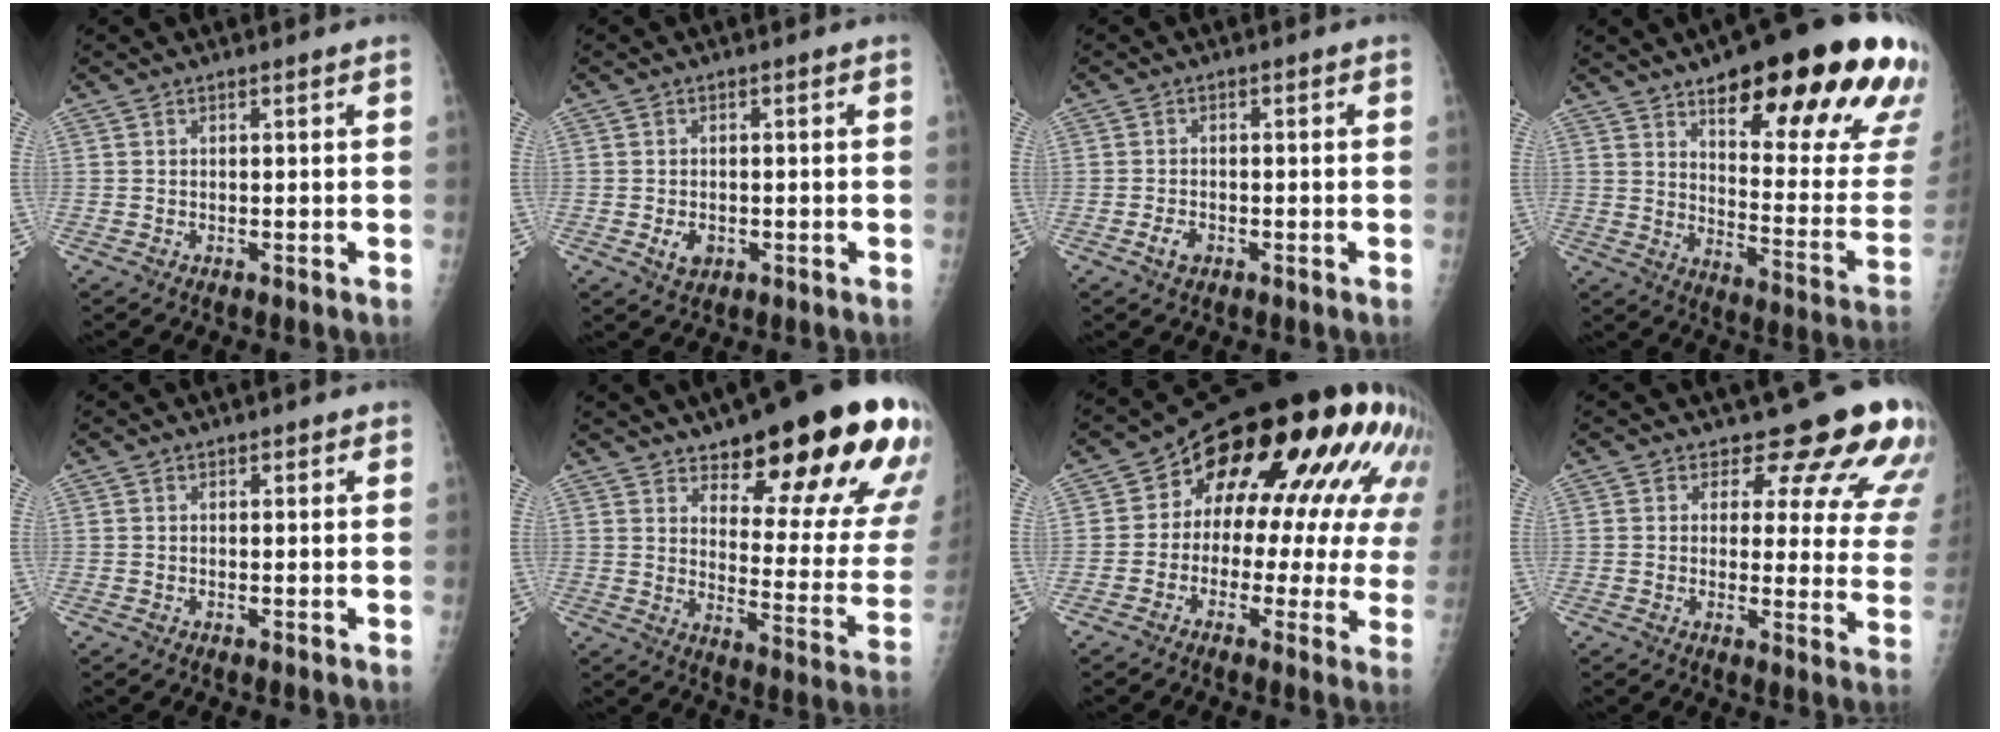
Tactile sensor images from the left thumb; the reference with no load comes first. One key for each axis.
{"total": 3.1, "fx": -0.9, "fy": 2.3, "fz": 1.9, "tx": -0.023, "ty": 0.001, "tz": -0.010}
{"total": 2.5, "fx": -1.3, "fy": 1.6, "fz": 1.4, "tx": -0.024, "ty": 0.007, "tz": -0.022}
{"total": 29.0, "fx": 16.8, "fy": 8.1, "fz": 22.2, "tx": -0.242, "ty": -0.066, "tz": 0.241}
{"total": 0.8, "fx": 0.5, "fy": 0.5, "fz": 0.3, "tx": 0.004, "ty": -0.001, "tz": 0.002}
{"total": 25.4, "fx": 15.4, "fy": 7.6, "fz": 18.7, "tx": -0.204, "ty": -0.077, "tz": 0.210}
{"total": 23.0, "fx": 6.6, "fy": 11.4, "fz": 18.9, "tx": -0.214, "ty": 0.037, "tz": 0.081}
{"total": 13.3, "fx": 10.8, "fy": 5.4, "fz": 5.6, "tx": -0.016, "ty": -0.078, "tz": 0.096}